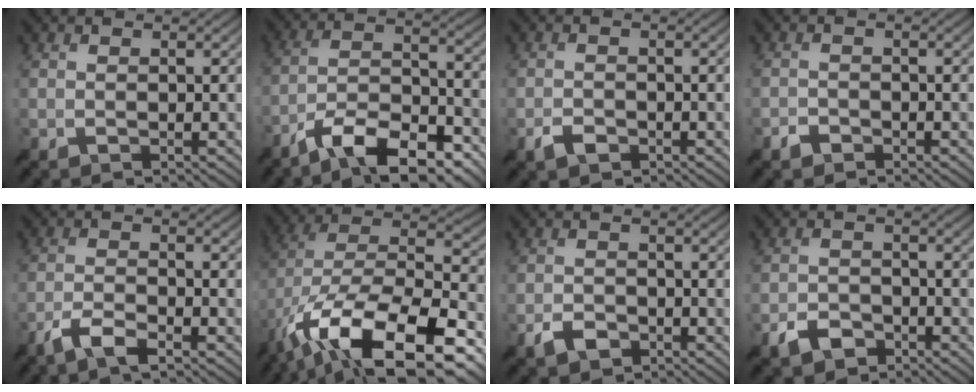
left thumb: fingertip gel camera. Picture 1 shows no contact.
{"total": 13.0, "force": [-9.1, 4.2, 8.2], "torque": [-0.143, 0.005, -0.171]}
{"total": 2.0, "force": [-1.3, 1.1, 1.0], "torque": [-0.019, -0.001, -0.029]}
{"total": 1.5, "force": [-1.2, 1.0, 0.3], "torque": [0.000, 0.001, -0.027]}
{"total": 4.4, "force": [-3.1, 0.8, 3.0], "torque": [-0.065, -0.002, -0.070]}
{"total": 19.3, "force": [-8.2, 9.3, 14.8], "torque": [-0.306, -0.018, -0.134]}
{"total": 2.7, "force": [-1.7, 1.6, 1.3], "torque": [-0.023, -0.001, -0.037]}
{"total": 3.7, "force": [-2.5, 2.1, 1.6], "torque": [-0.029, -0.004, -0.057]}